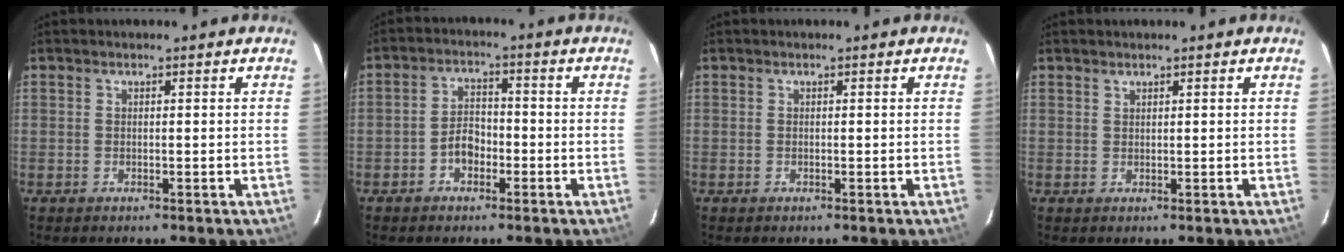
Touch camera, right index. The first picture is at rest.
{"total": 4.3, "force": [-2.1, 2.8, 2.4], "torque": [-0.048, 0.013, -0.035]}
{"total": 0.0}
{"total": 0.6, "force": [0.6, 0.1, 0.0], "torque": [-0.001, 0.001, 0.012]}